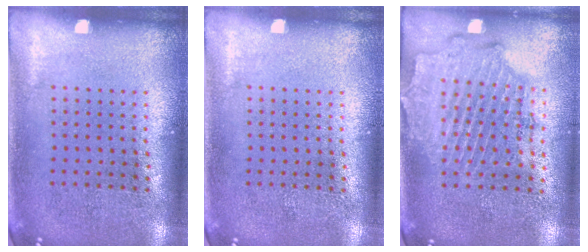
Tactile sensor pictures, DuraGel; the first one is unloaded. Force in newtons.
{"total": 0.0}
{"total": 1.9, "press": 1.7, "slide": 0.8}